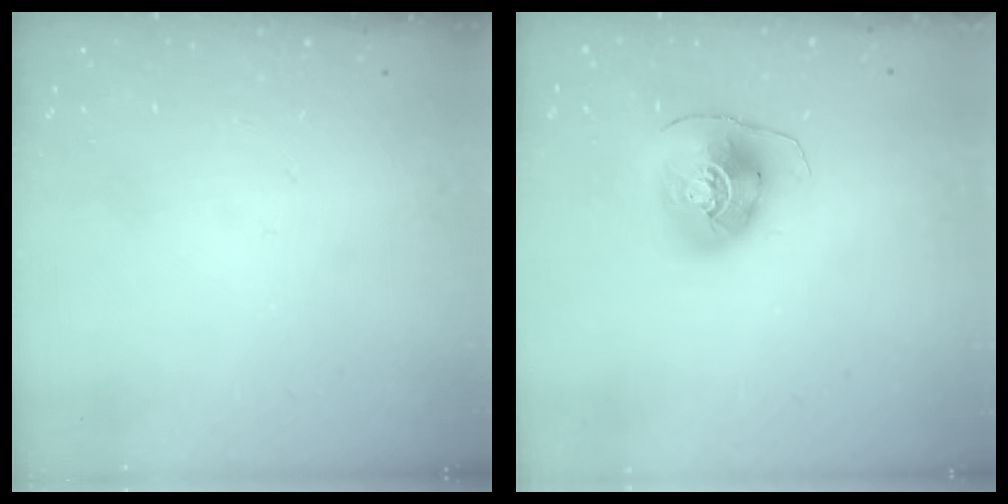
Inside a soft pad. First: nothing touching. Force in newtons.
{"total": 9.5, "press": 9.4, "slide": 1.3}